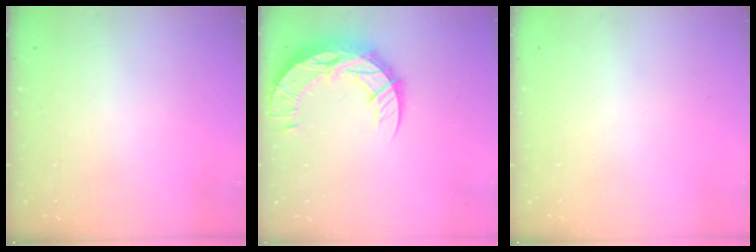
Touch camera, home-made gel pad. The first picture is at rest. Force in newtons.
{"total": 15.7, "press": 15.6, "slide": 1.2}
{"total": 0.0}